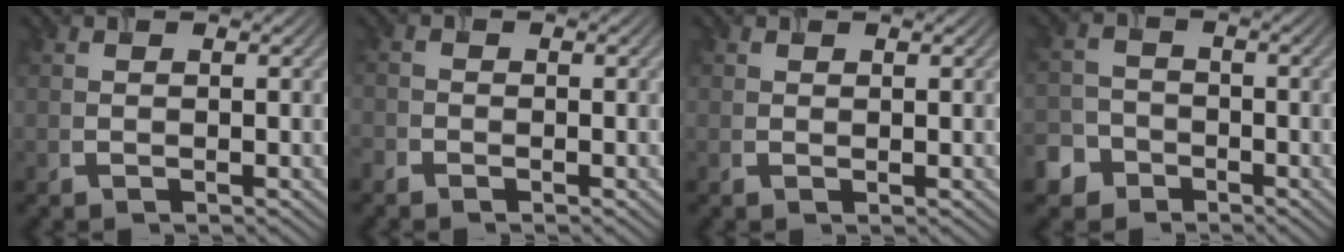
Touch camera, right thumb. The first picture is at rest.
{"total": 1.4, "force": [-1.1, 0.7, 0.2], "torque": [-0.006, -0.004, -0.030]}
{"total": 0.5, "force": [0.5, 0.2, 0.2], "torque": [-0.005, 0.000, 0.010]}
{"total": 4.6, "force": [-3.1, 3.3, 1.1], "torque": [-0.026, -0.002, -0.069]}